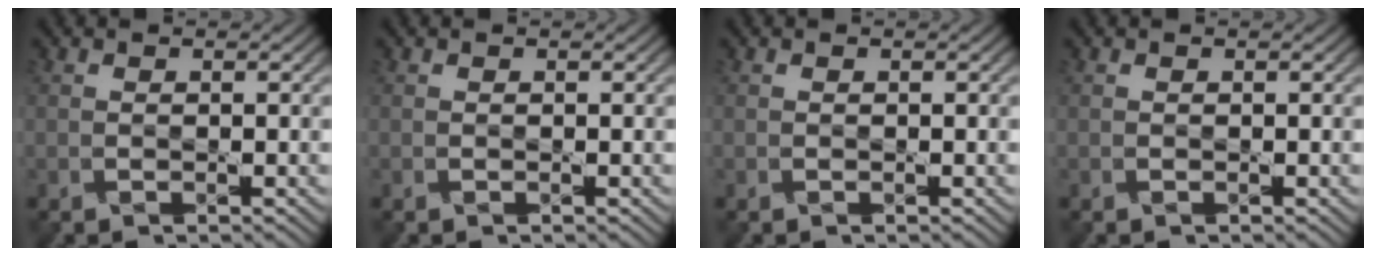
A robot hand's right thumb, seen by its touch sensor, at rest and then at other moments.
{"total": 0.0}
{"total": 0.0}
{"total": 0.0}